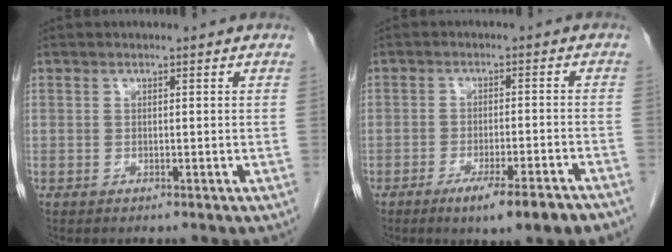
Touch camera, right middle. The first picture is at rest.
{"total": 9.0, "force": [-6.3, 0.5, 6.5], "torque": [-0.083, -0.016, -0.089]}